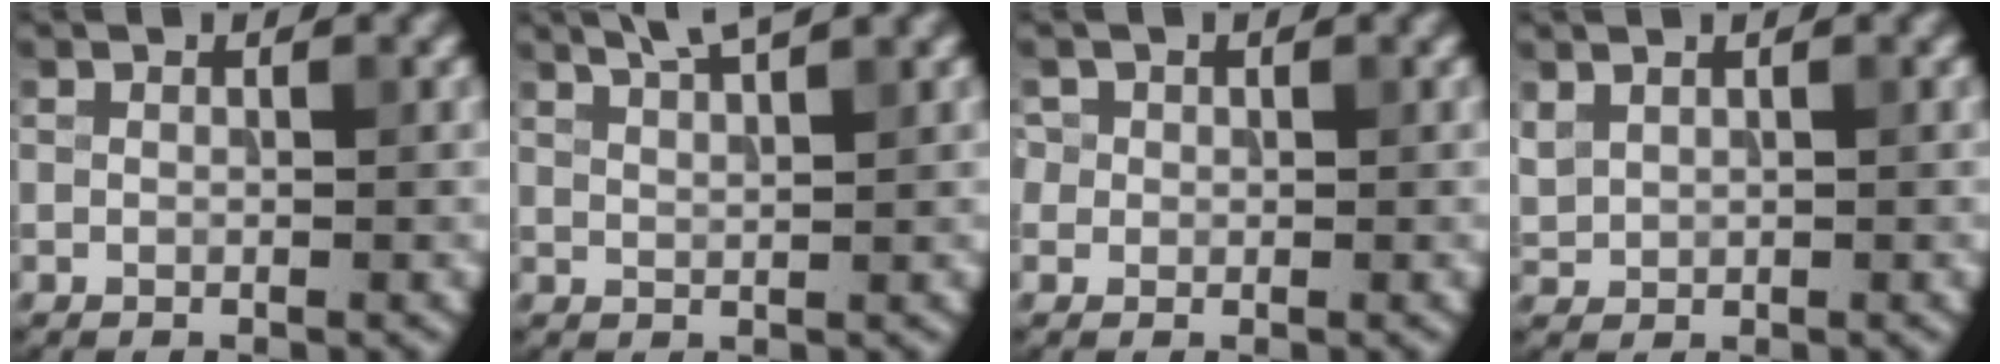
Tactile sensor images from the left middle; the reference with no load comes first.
{"total": 3.7, "force": [2.8, 0.9, 2.2], "torque": [-0.011, 0.020, 0.023]}
{"total": 1.7, "force": [0.5, 1.6, 0.5], "torque": [-0.010, 0.004, 0.014]}
{"total": 1.2, "force": [0.8, 0.8, 0.5], "torque": [-0.012, 0.002, 0.024]}